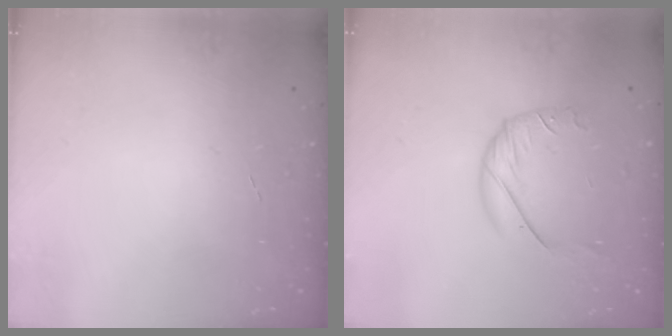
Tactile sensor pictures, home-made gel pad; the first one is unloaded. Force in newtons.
{"total": 8.7, "press": 8.7, "slide": 0.6}